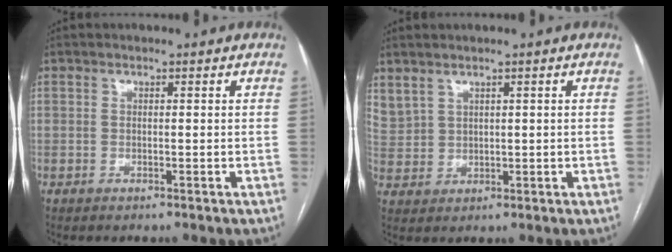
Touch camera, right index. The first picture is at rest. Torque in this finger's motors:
{"motor_torque": [-0.19, 0.26, 0.01, 0.00]}